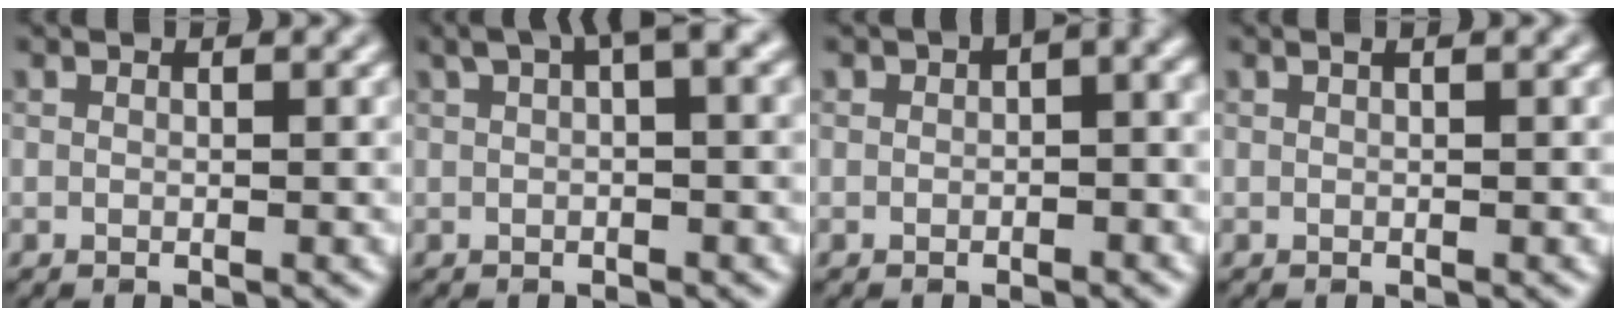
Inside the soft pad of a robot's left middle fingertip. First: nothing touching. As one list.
[{"total": 4.7, "force": [2.3, 0.9, 4.0], "torque": [-0.060, 0.018, 0.034]}, {"total": 4.0, "force": [0.8, 2.4, 3.1], "torque": [-0.016, 0.001, 0.007]}, {"total": 0.6, "force": [0.2, 0.1, 0.6], "torque": [-0.009, 0.006, 0.003]}]